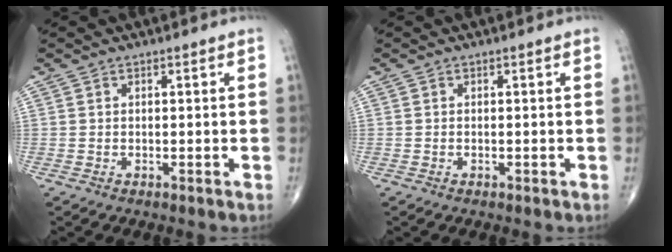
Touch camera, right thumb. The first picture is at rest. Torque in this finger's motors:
{"motor_torque": [-0.02, 0.20, -0.14, -0.07, 0.04]}